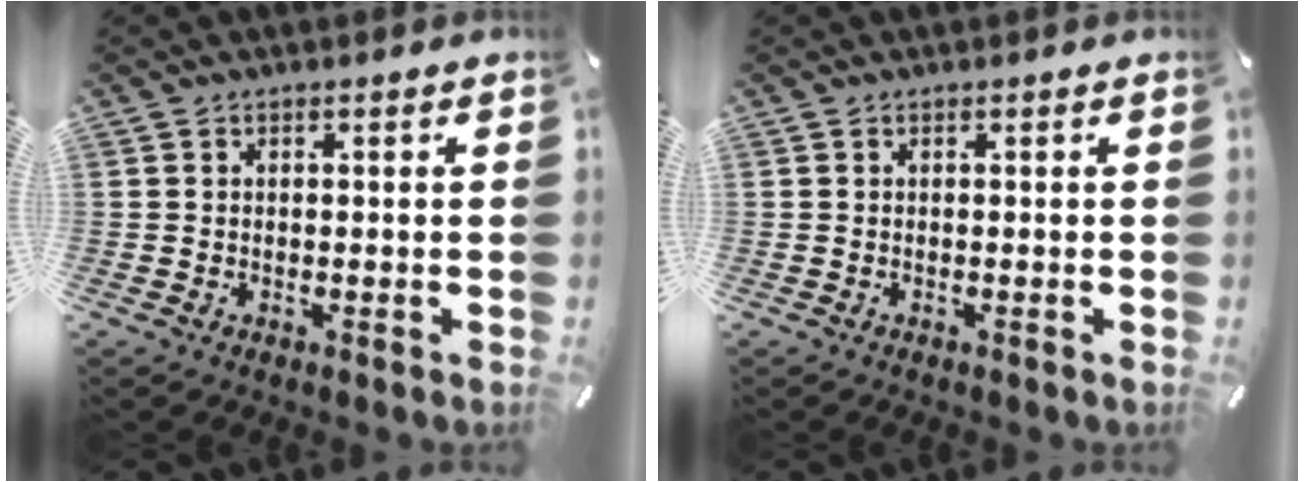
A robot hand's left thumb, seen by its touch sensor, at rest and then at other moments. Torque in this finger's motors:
{"motor_torque": [-0.02, -0.02, 0.00, 0.00, 0.00]}